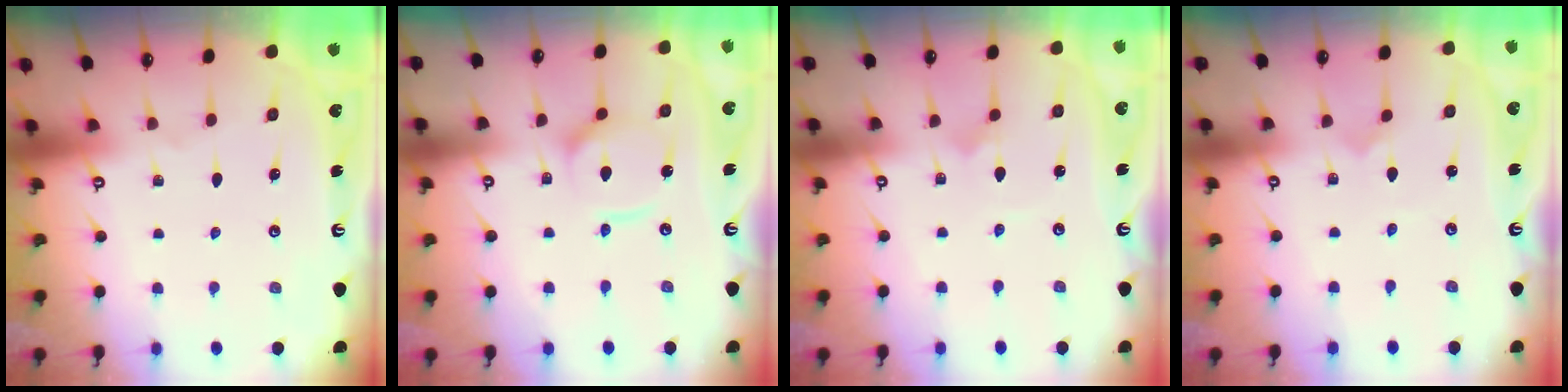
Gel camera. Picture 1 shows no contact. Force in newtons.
{"total": 11.2, "press": 11.2, "slide": 1.1}
{"total": 3.5, "press": 3.5, "slide": 0.2}
{"total": 0.0}